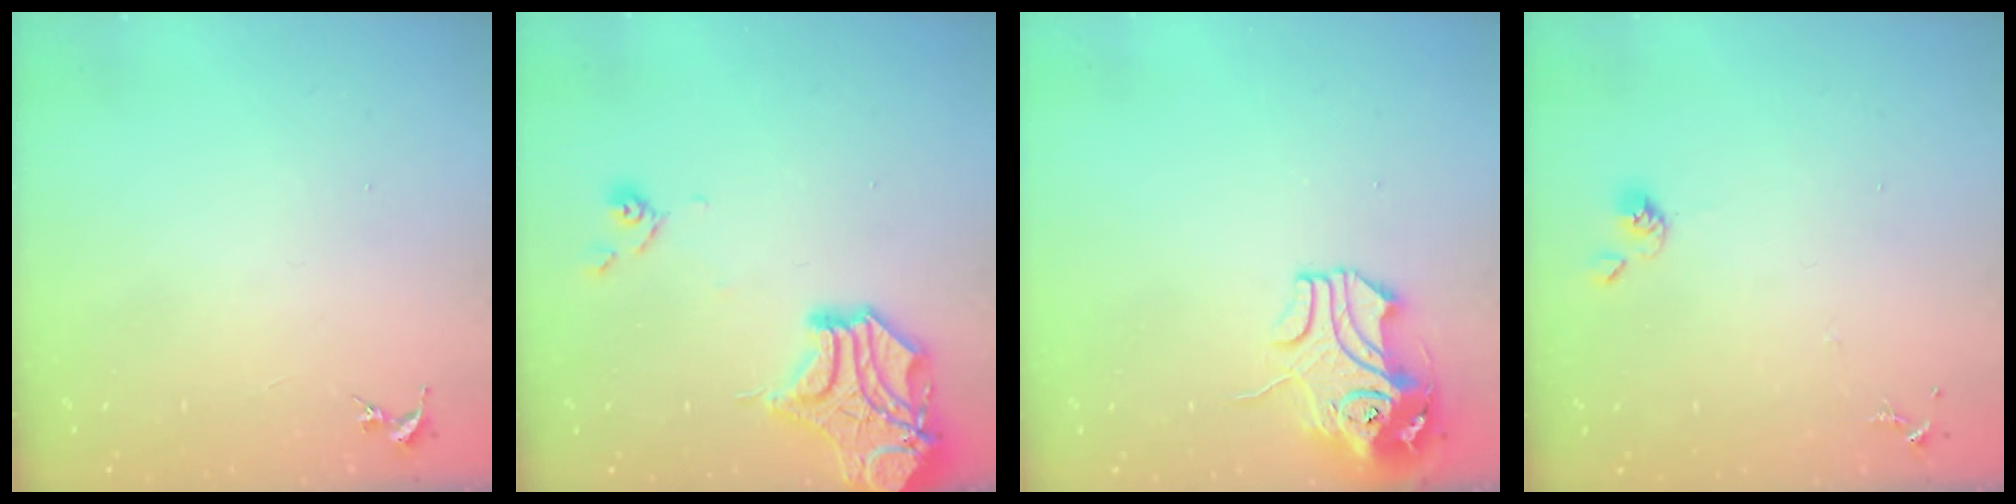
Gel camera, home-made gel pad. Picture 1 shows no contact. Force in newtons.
{"total": 16.3, "press": 16.1, "slide": 2.6}
{"total": 11.5, "press": 11.3, "slide": 1.8}
{"total": 6.4, "press": 6.3, "slide": 0.8}